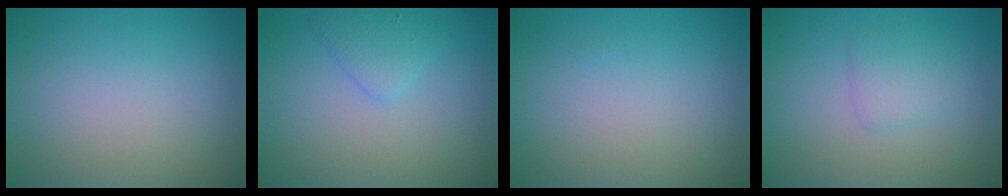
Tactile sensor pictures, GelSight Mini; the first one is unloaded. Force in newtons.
{"total": 1.9, "press": 1.9, "slide": 0.0}
{"total": 0.0}
{"total": 1.8, "press": 1.8, "slide": 0.1}